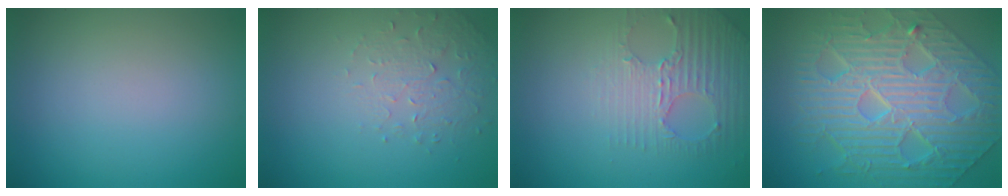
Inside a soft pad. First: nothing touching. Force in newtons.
{"total": 1.6, "press": 1.1, "slide": 1.2}
{"total": 2.9, "press": 2.7, "slide": 1.1}
{"total": 10.7, "press": 7.4, "slide": 7.7}